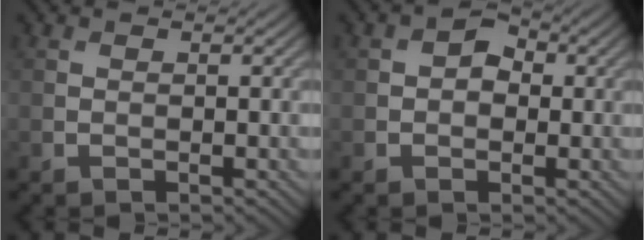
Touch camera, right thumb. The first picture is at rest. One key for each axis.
{"total": 2.9, "fx": 0.1, "fy": 2.3, "fz": 1.8, "tx": -0.026, "ty": 0.003, "tz": -0.009}